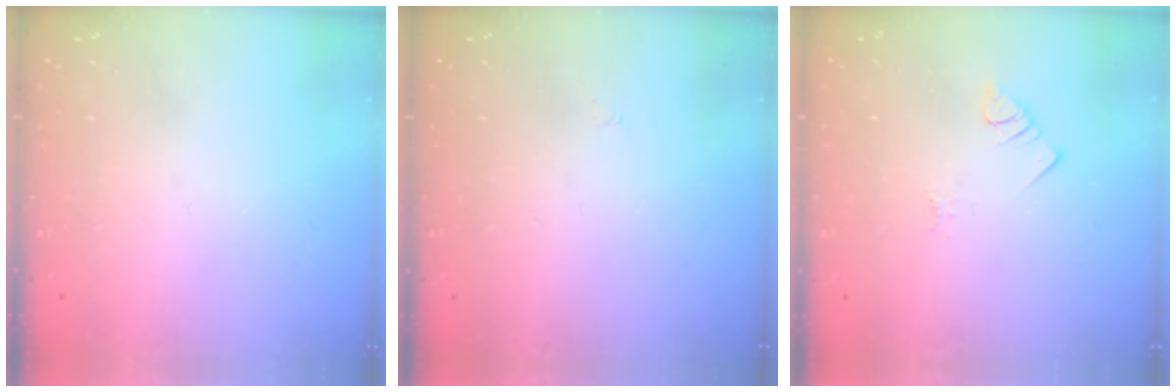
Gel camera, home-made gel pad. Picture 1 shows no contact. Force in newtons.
{"total": 3.4, "press": 3.3, "slide": 0.5}
{"total": 2.0, "press": 2.0, "slide": 0.4}